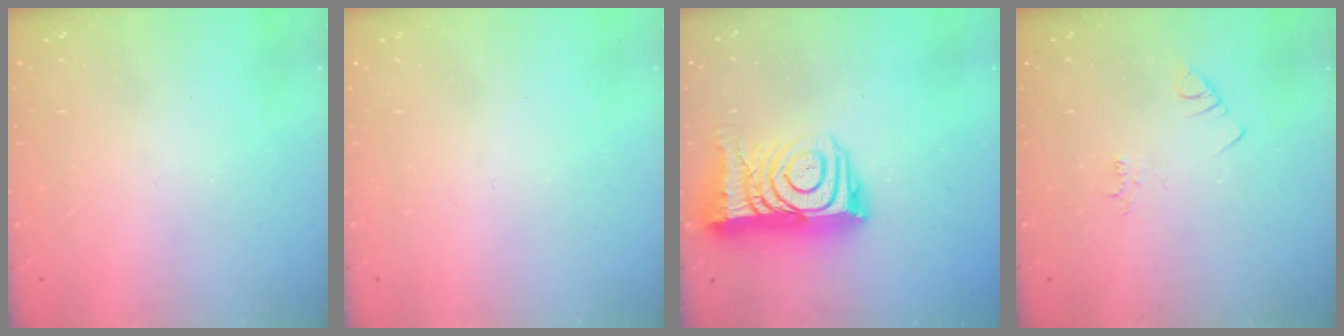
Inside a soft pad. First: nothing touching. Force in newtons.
{"total": 1.6, "press": 1.6, "slide": 0.1}
{"total": 15.7, "press": 15.6, "slide": 1.2}
{"total": 1.9, "press": 1.9, "slide": 0.3}